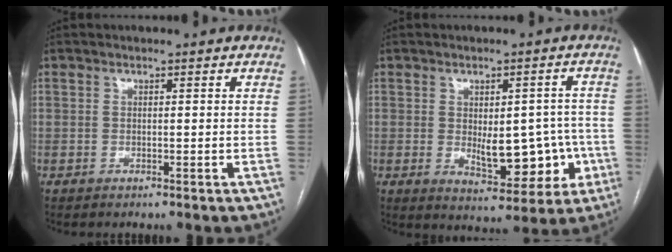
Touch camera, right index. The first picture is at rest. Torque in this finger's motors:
{"motor_torque": [0.23, -0.12, 0.48, 0.04]}